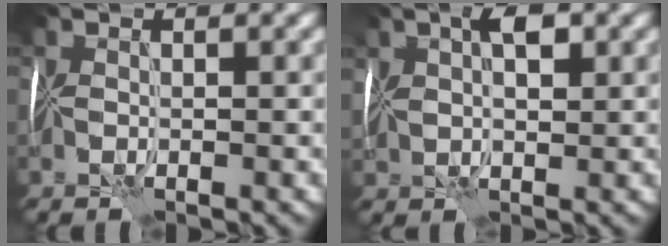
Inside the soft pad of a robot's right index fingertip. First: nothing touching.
{"total": 3.6, "force": [1.7, 1.8, 2.6], "torque": [-0.053, 0.017, 0.029]}